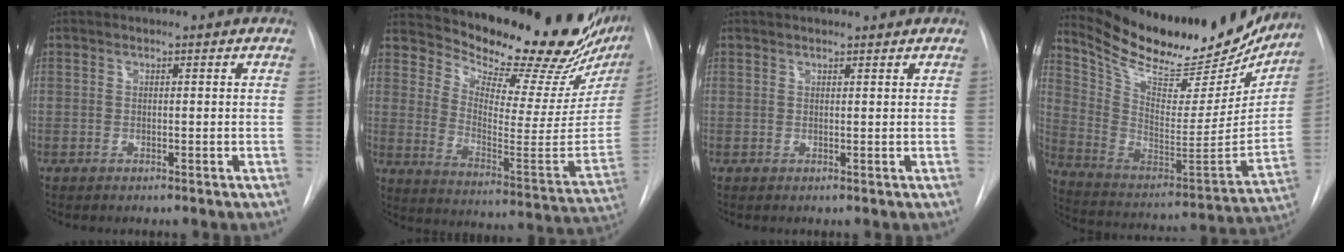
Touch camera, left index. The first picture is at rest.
{"total": 24.3, "force": [22.0, 3.5, 9.7], "torque": [-0.152, -0.102, 0.286]}
{"total": 3.6, "force": [3.3, 0.6, 1.1], "torque": [-0.014, 0.029, 0.044]}
{"total": 27.1, "force": [23.7, 7.5, 10.8], "torque": [-0.189, -0.039, 0.352]}